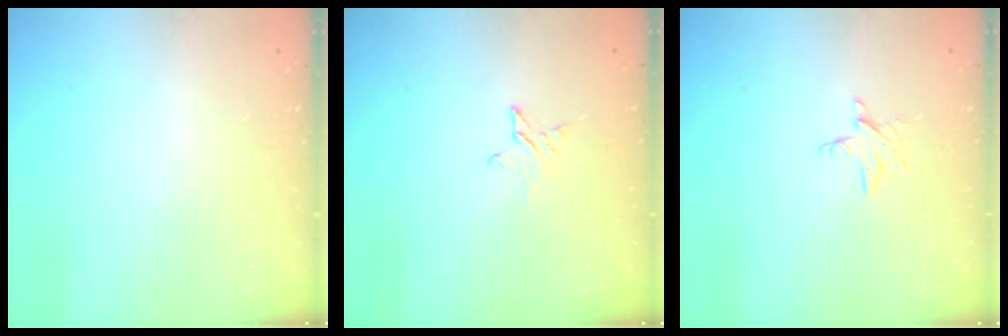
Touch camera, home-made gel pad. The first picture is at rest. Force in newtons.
{"total": 3.0, "press": 3.0, "slide": 0.3}
{"total": 3.5, "press": 3.5, "slide": 0.4}